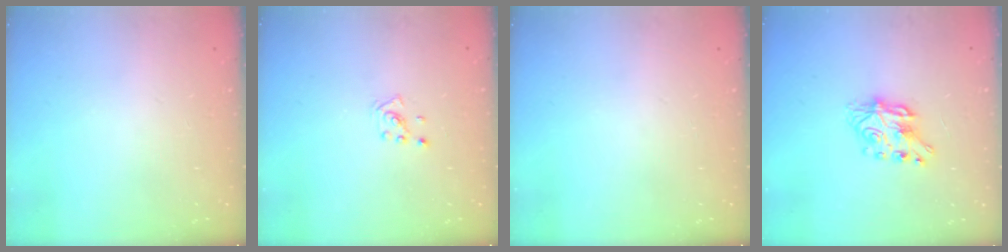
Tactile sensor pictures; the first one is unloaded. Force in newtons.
{"total": 2.0, "press": 2.0, "slide": 0.6}
{"total": 0.0}
{"total": 7.1, "press": 7.1, "slide": 0.2}